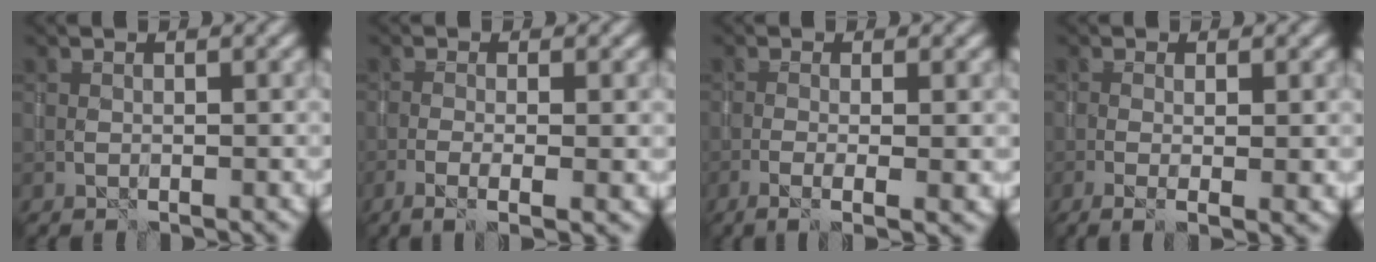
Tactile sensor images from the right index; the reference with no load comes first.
{"total": 4.0, "force": [-1.2, 1.2, 3.7], "torque": [-0.060, -0.005, -0.027]}
{"total": 4.4, "force": [-1.0, 1.3, 4.0], "torque": [-0.063, -0.006, -0.022]}
{"total": 3.5, "force": [-0.5, 0.9, 3.3], "torque": [-0.050, -0.004, -0.009]}